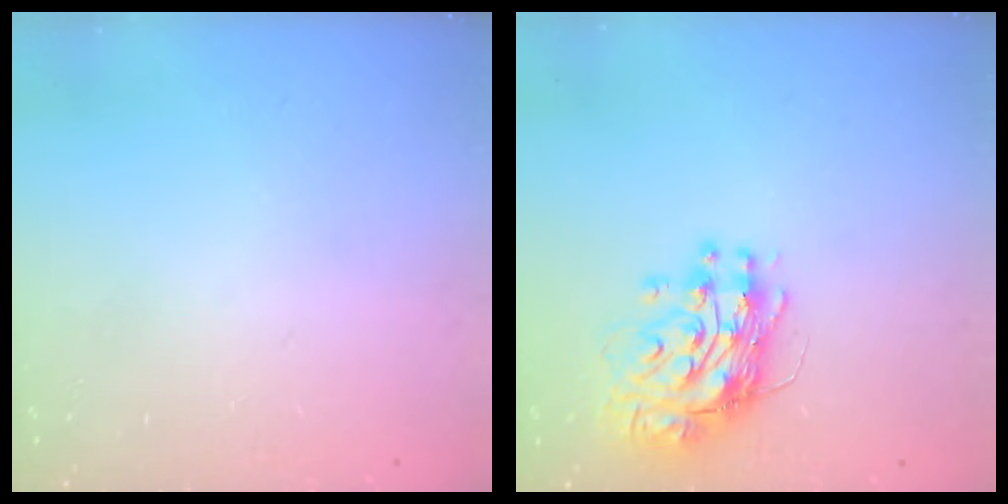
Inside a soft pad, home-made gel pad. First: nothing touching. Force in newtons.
{"total": 12.0, "press": 11.9, "slide": 1.2}